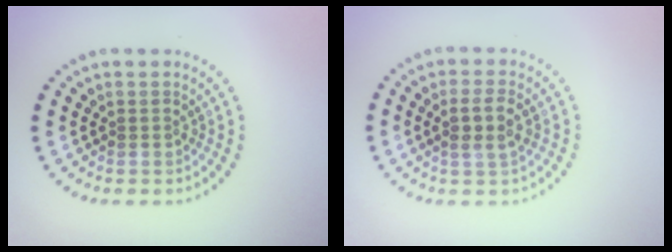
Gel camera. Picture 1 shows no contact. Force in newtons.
{"total": 2.6, "press": 2.4, "slide": 0.9}